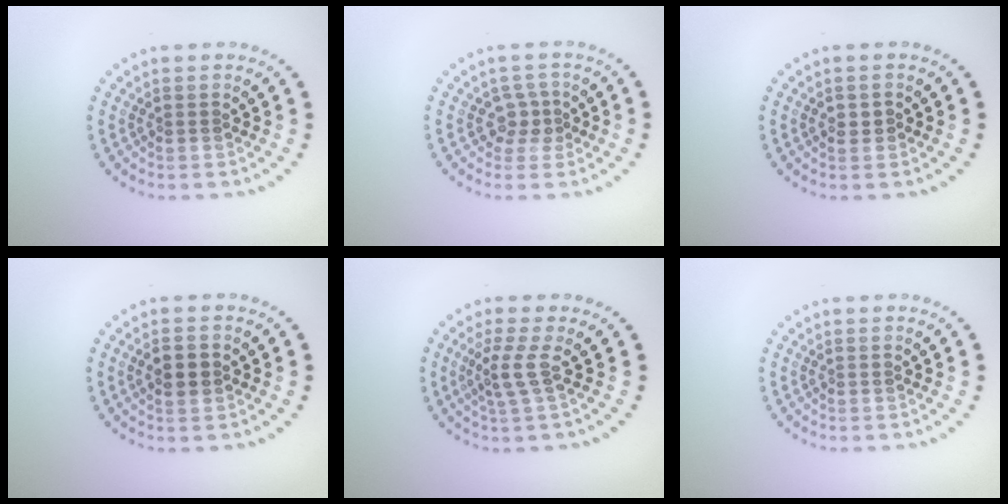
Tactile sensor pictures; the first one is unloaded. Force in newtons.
{"total": 1.8, "press": 1.5, "slide": 1.1}
{"total": 1.0, "press": 1.0, "slide": 0.1}
{"total": 2.0, "press": 2.0, "slide": 0.1}
{"total": 2.1, "press": 1.4, "slide": 1.5}
{"total": 0.0}